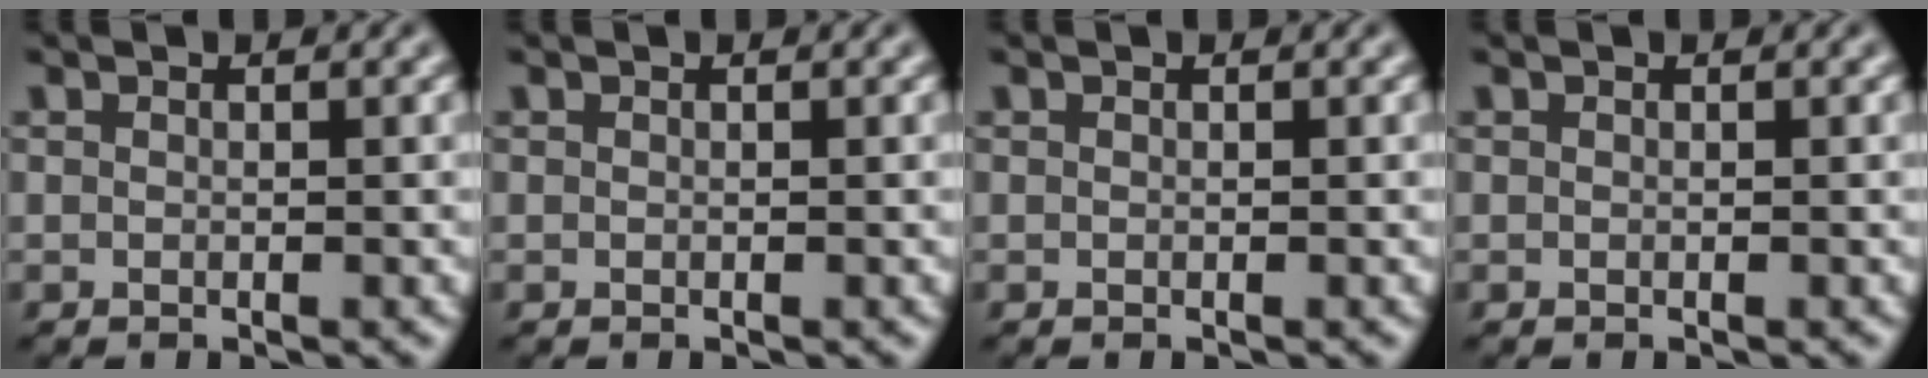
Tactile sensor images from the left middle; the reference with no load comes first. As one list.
[{"total": 0.0}, {"total": 0.0}, {"total": 0.0}]